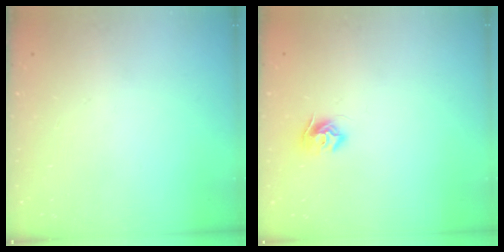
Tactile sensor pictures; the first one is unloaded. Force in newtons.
{"total": 8.1, "press": 8.1, "slide": 0.1}